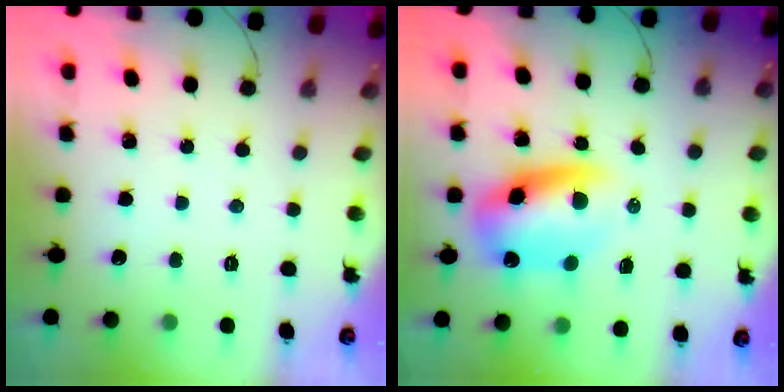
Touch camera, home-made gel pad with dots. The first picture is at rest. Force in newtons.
{"total": 11.3, "press": 11.0, "slide": 2.7}